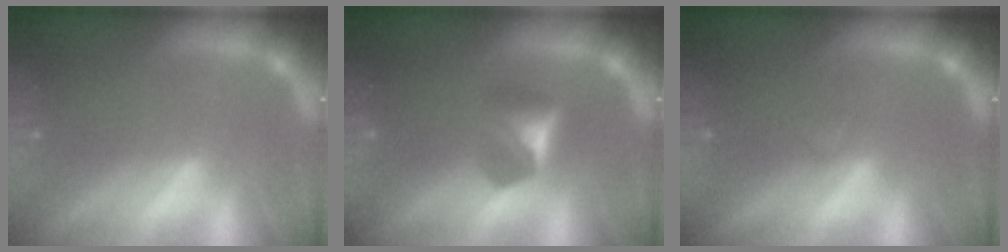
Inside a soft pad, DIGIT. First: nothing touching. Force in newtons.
{"total": 2.9}
{"total": 0.9}